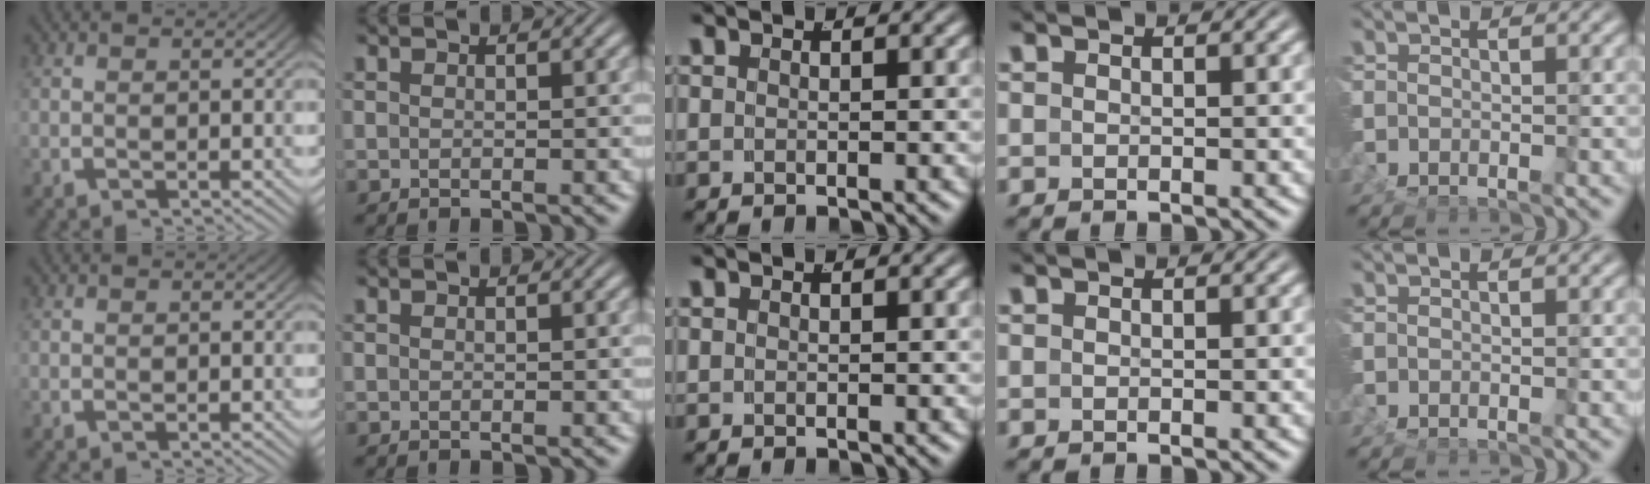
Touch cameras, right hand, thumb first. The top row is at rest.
{}